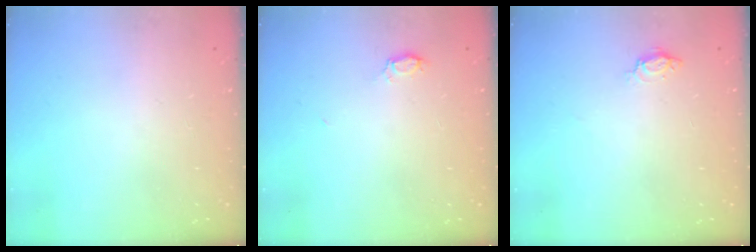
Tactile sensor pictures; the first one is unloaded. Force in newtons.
{"total": 3.1, "press": 3.1, "slide": 0.4}
{"total": 4.3, "press": 4.3, "slide": 0.5}